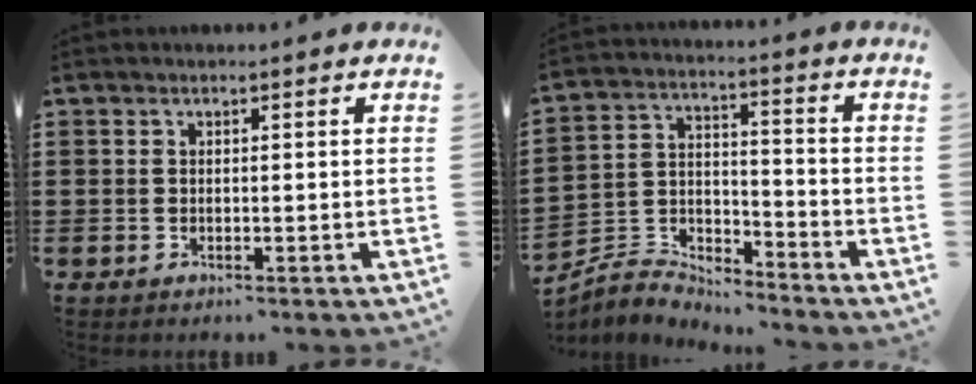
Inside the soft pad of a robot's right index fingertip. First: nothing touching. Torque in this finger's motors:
{"motor_torque": [-1.81, -0.33, -1.05, -0.21]}